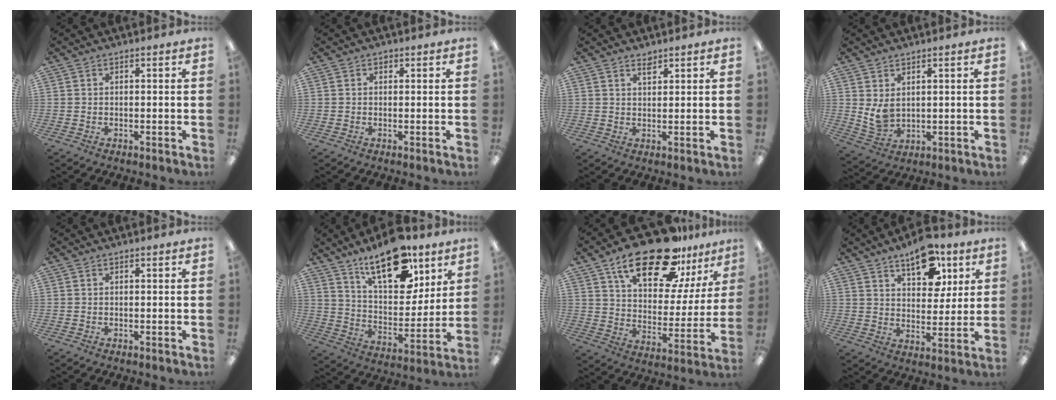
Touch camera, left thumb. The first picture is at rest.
{"total": 0.7, "force": [0.5, 0.5, 0.2], "torque": [-0.006, 0.001, 0.009]}
{"total": 2.3, "force": [2.0, 0.7, 0.9], "torque": [-0.013, -0.005, 0.036]}
{"total": 5.3, "force": [2.3, 3.3, 3.4], "torque": [-0.081, -0.017, 0.040]}
{"total": 0.0}
{"total": 20.0, "force": [13.4, 9.4, 11.6], "torque": [-0.183, -0.071, 0.230]}
{"total": 23.6, "force": [16.5, 9.8, 13.8], "torque": [-0.214, -0.098, 0.280]}
{"total": 12.9, "force": [8.2, 6.9, 7.3], "torque": [-0.092, -0.034, 0.140]}